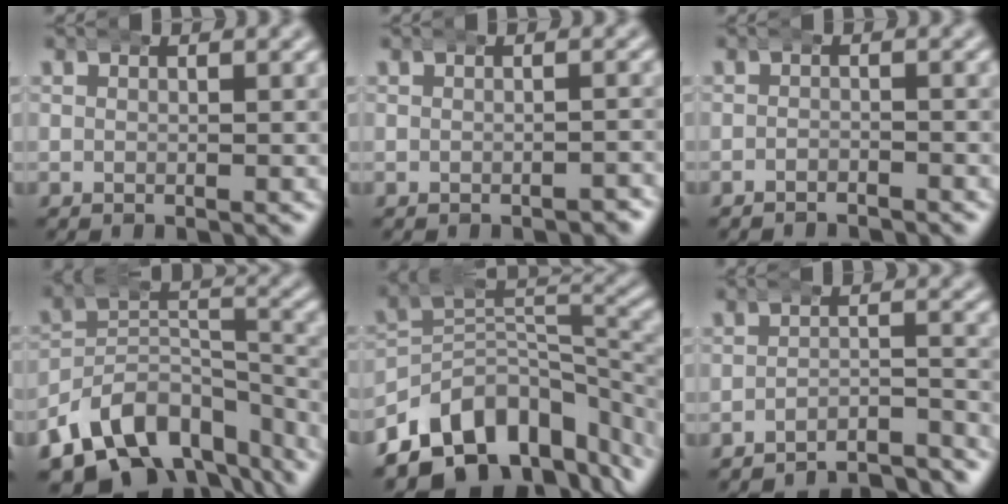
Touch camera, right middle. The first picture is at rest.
{"total": 1.1, "force": [-1.0, 0.3, 0.2], "torque": [-0.001, 0.002, -0.017]}
{"total": 1.9, "force": [-1.9, 0.1, -0.2], "torque": [0.004, -0.005, -0.034]}
{"total": 13.5, "force": [-8.7, 8.2, 6.4], "torque": [-0.090, -0.026, -0.137]}
{"total": 15.0, "force": [-7.7, 9.6, 8.5], "torque": [-0.129, -0.033, -0.114]}
{"total": 8.8, "force": [-8.6, 1.1, 1.6], "torque": [0.001, -0.015, -0.136]}